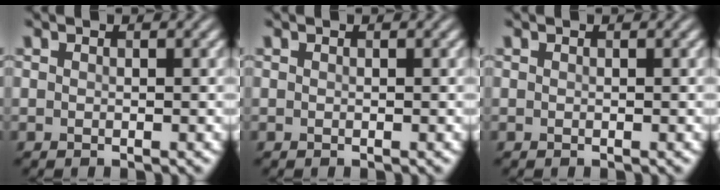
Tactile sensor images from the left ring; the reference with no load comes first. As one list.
[{"total": 0.0}, {"total": 0.0}]